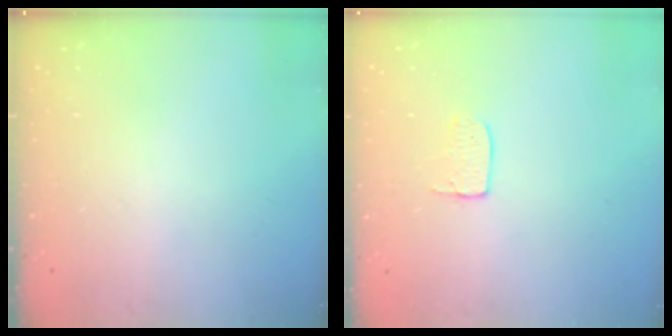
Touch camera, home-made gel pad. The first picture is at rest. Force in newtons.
{"total": 3.7, "press": 3.7, "slide": 0.2}